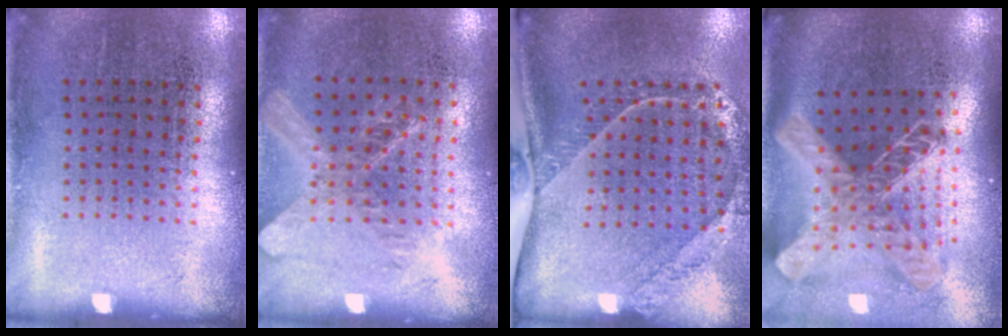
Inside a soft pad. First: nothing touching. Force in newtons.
{"total": 1.5, "press": 1.3, "slide": 0.7}
{"total": 2.4, "press": 1.7, "slide": 1.8}
{"total": 2.4, "press": 1.8, "slide": 1.6}